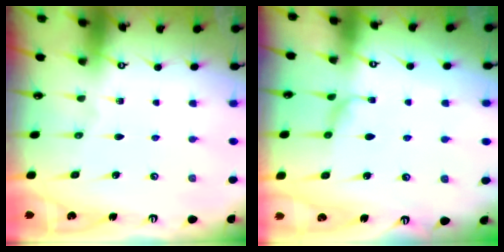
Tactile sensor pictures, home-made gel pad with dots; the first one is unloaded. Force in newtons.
{"total": 1.1, "press": 1.0, "slide": 0.5}